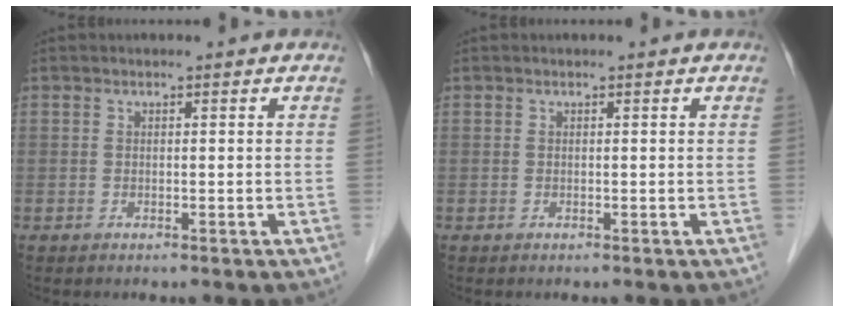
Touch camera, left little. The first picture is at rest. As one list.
[{"total": 0.0}]